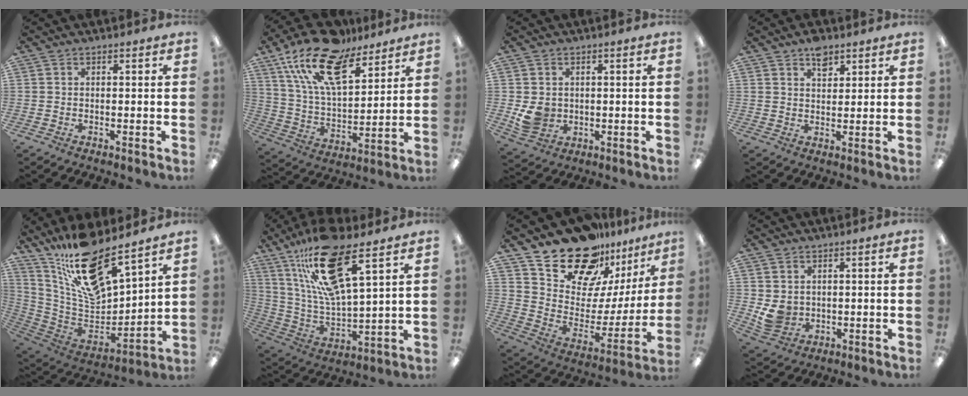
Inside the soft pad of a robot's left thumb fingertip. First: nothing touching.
{"total": 19.9, "force": [13.4, 8.7, 11.8], "torque": [-0.227, -0.070, 0.238]}
{"total": 5.8, "force": [0.5, 5.2, 2.6], "torque": [-0.049, 0.002, 0.011]}
{"total": 4.8, "force": [3.2, 2.6, 2.4], "torque": [-0.030, -0.013, 0.055]}
{"total": 19.4, "force": [14.9, 6.4, 10.7], "torque": [-0.189, -0.110, 0.263]}
{"total": 21.1, "force": [13.4, 5.9, 15.2], "torque": [-0.296, -0.053, 0.226]}
{"total": 21.9, "force": [17.7, 10.3, 7.9], "torque": [-0.138, -0.126, 0.317]}
{"total": 5.3, "force": [1.3, 4.7, 2.0], "torque": [-0.049, -0.004, 0.028]}